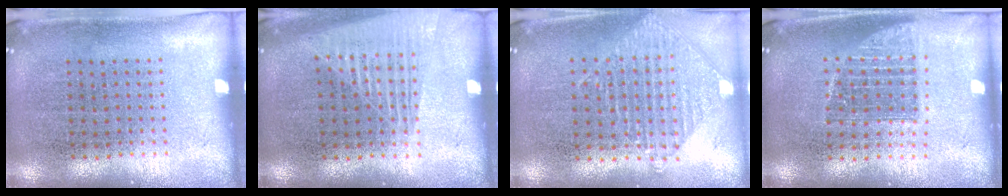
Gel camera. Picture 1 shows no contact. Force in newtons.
{"total": 1.3, "press": 1.3, "slide": 0.4}
{"total": 1.0, "press": 1.0, "slide": 0.1}
{"total": 1.3, "press": 1.1, "slide": 0.7}